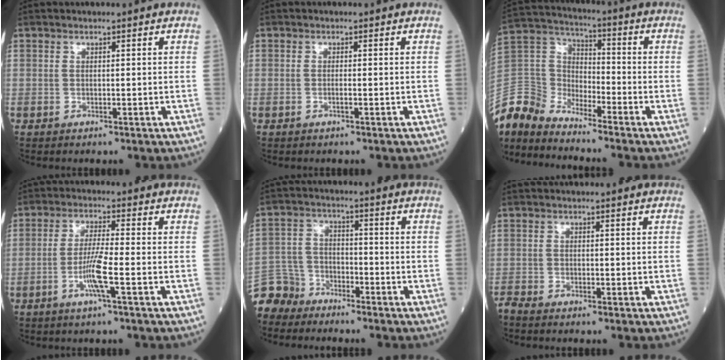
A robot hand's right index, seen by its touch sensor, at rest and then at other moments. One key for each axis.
{"total": 0.6, "fx": -0.3, "fy": -0.1, "fz": 0.5, "tx": -0.010, "ty": 0.001, "tz": -0.007}
{"total": 11.6, "fx": -11.0, "fy": 3.4, "fz": 1.4, "tx": -0.048, "ty": 0.044, "tz": -0.225}
{"total": 5.5, "fx": -2.1, "fy": -0.5, "fz": 5.1, "tx": -0.102, "ty": -0.006, "tz": -0.044}
{"total": 7.3, "fx": -6.5, "fy": 3.0, "fz": -0.9, "tx": 0.017, "ty": 0.016, "tz": -0.139}
{"total": 1.8, "fx": -1.8, "fy": -0.2, "fz": 0.4, "tx": -0.014, "ty": -0.005, "tz": -0.036}